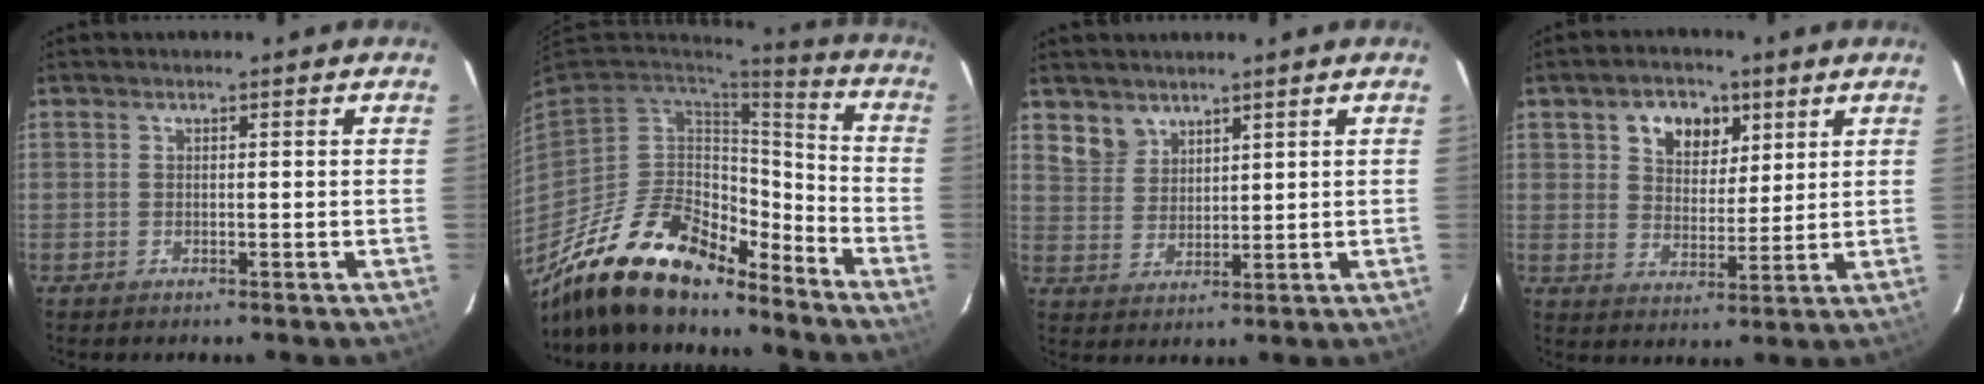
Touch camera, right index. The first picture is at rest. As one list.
[{"total": 23.3, "force": [-17.7, 9.6, 11.9], "torque": [-0.241, -0.003, -0.301]}, {"total": 4.6, "force": [3.6, 2.8, 0.4], "torque": [-0.002, 0.013, 0.079]}, {"total": 8.2, "force": [4.0, 5.9, 4.2], "torque": [-0.072, 0.018, 0.069]}]